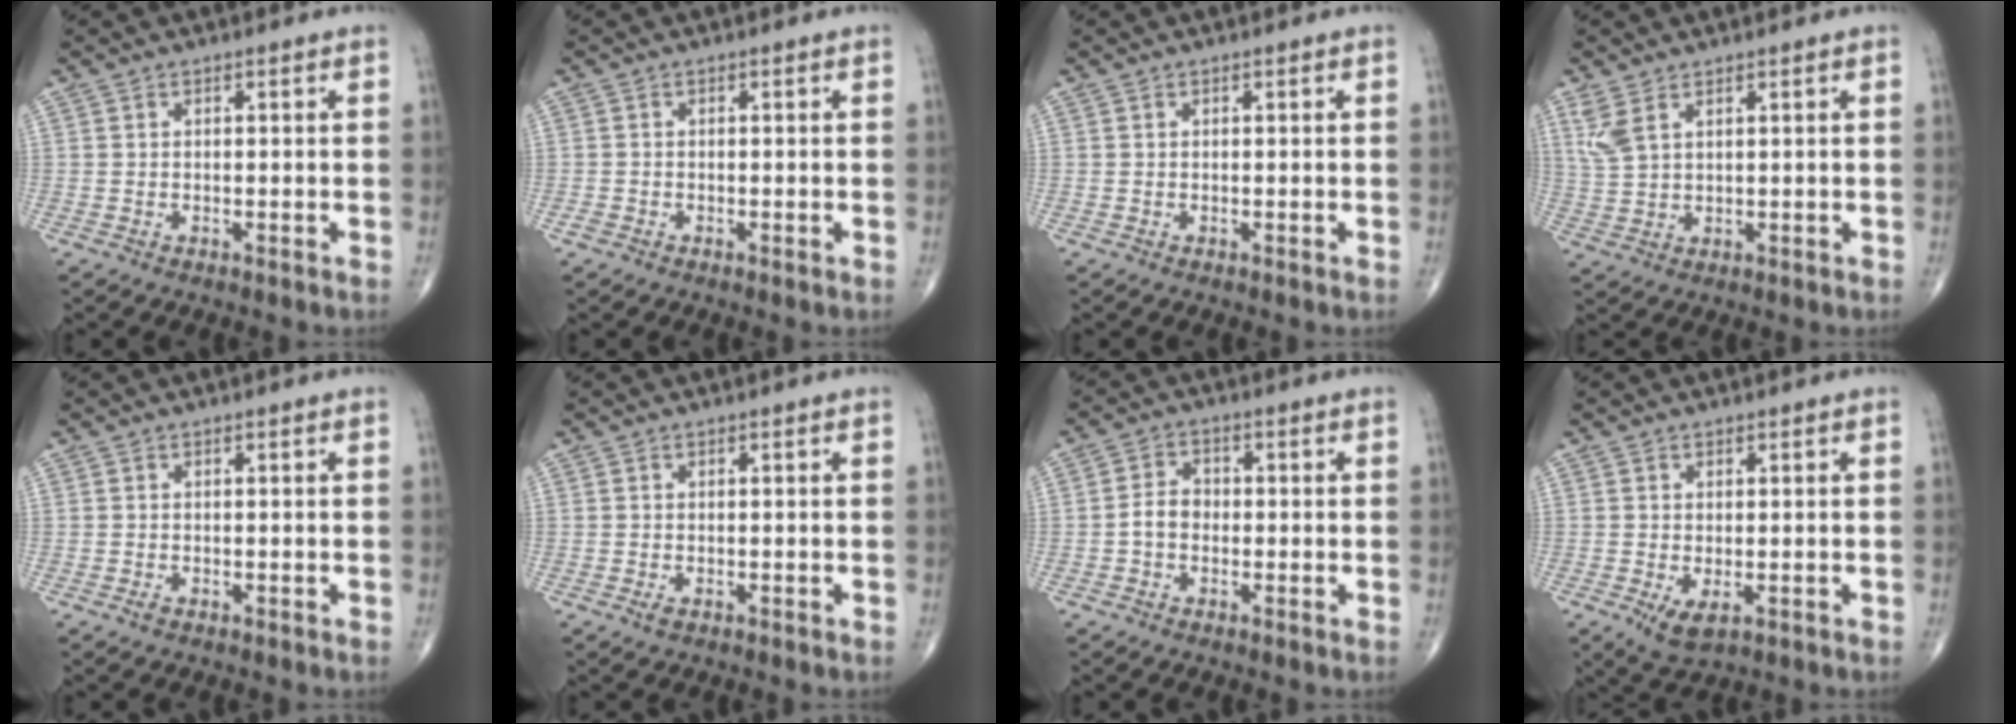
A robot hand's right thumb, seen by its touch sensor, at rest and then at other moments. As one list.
[{"total": 1.0, "force": [-0.5, 0.6, 0.5], "torque": [-0.009, -0.001, -0.011]}, {"total": 0.0}, {"total": 4.4, "force": [2.5, 2.0, 3.1], "torque": [-0.072, -0.003, 0.061]}, {"total": 0.5, "force": [-0.3, 0.3, 0.2], "torque": [-0.005, -0.001, -0.007]}, {"total": 1.0, "force": [-0.4, 0.6, 0.7], "torque": [-0.015, -0.002, -0.006]}, {"total": 3.7, "force": [-0.8, 2.8, 2.2], "torque": [-0.032, 0.017, -0.023]}, {"total": 3.9, "force": [-1.1, 1.9, 3.2], "torque": [-0.056, -0.010, -0.008]}]